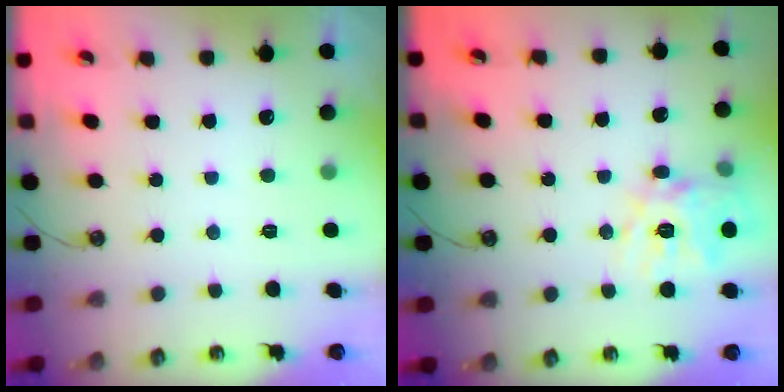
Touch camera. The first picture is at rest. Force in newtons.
{"total": 15.2, "press": 15.1, "slide": 1.5}